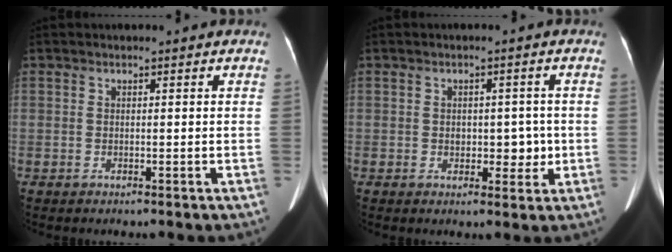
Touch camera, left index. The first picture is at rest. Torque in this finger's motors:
{"motor_torque": [0.02, 0.05, 0.04, 0.00]}